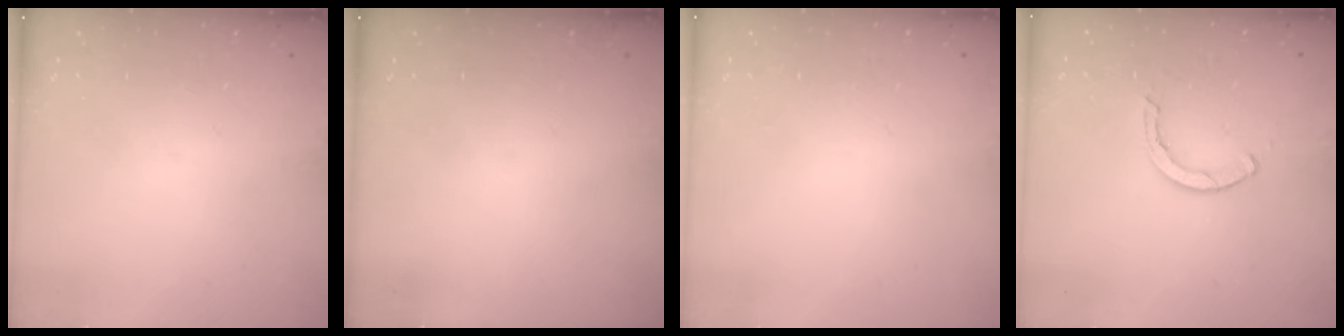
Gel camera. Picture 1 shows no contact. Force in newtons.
{"total": 0.0}
{"total": 2.6, "press": 2.6, "slide": 0.2}
{"total": 2.3, "press": 2.3, "slide": 0.1}